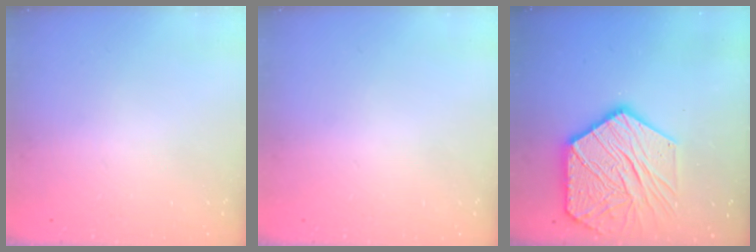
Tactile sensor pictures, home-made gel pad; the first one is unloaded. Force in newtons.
{"total": 0.0}
{"total": 19.9, "press": 19.8, "slide": 1.8}